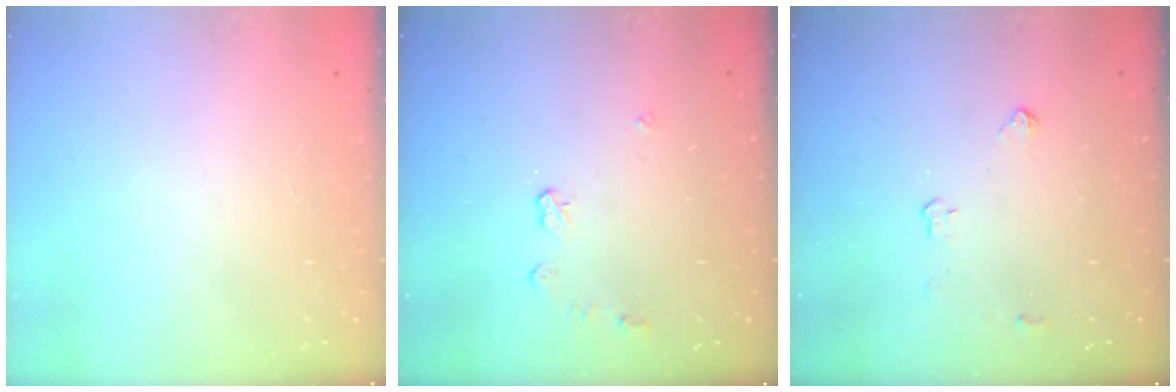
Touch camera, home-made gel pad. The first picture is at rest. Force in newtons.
{"total": 5.4, "press": 5.3, "slide": 0.4}
{"total": 3.2, "press": 3.1, "slide": 0.5}